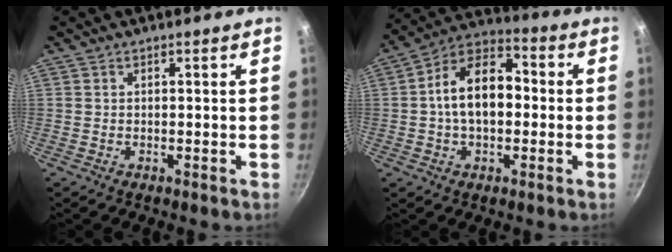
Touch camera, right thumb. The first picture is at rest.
{"total": 13.9, "force": [-0.1, 8.8, 10.7], "torque": [-0.147, 0.040, -0.020]}